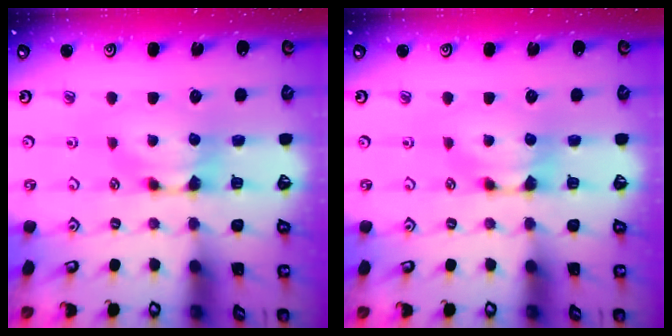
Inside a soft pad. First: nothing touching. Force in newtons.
{"total": 0.0}